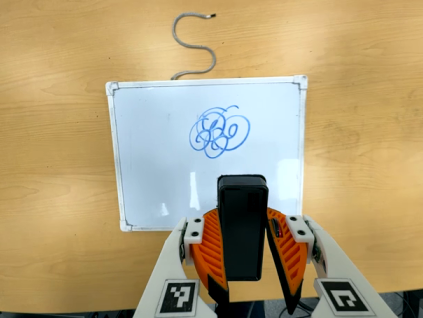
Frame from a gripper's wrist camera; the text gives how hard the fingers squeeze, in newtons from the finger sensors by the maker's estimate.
{"total": 7.9, "left": 6.9, "right": 8.9}